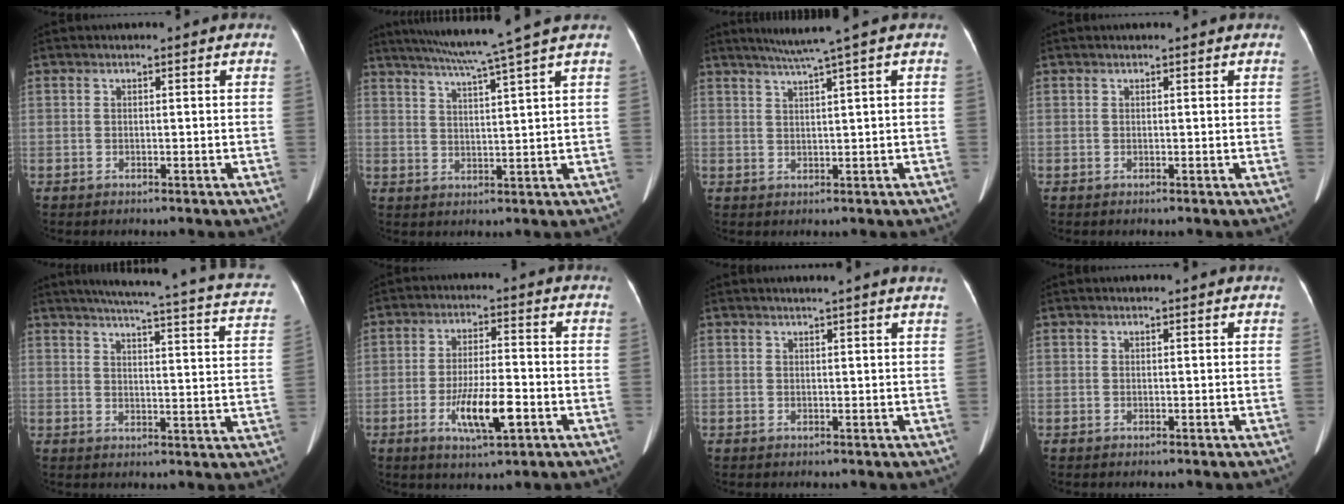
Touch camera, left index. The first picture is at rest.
{"total": 10.2, "force": [8.2, -2.6, 5.5], "torque": [-0.092, -0.003, 0.121]}
{"total": 4.9, "force": [3.3, -1.5, 3.3], "torque": [-0.057, 0.009, 0.061]}
{"total": 0.9, "force": [0.8, 0.0, 0.4], "torque": [-0.007, 0.009, 0.011]}
{"total": 22.1, "force": [18.6, 2.3, 11.8], "torque": [-0.160, -0.014, 0.205]}
{"total": 8.1, "force": [-3.1, 1.6, 7.3], "torque": [-0.139, -0.010, -0.052]}
{"total": 4.2, "force": [3.6, -0.8, 1.9], "torque": [-0.024, 0.010, 0.038]}
{"total": 1.3, "force": [1.2, 0.0, 0.5], "torque": [-0.009, 0.012, 0.014]}